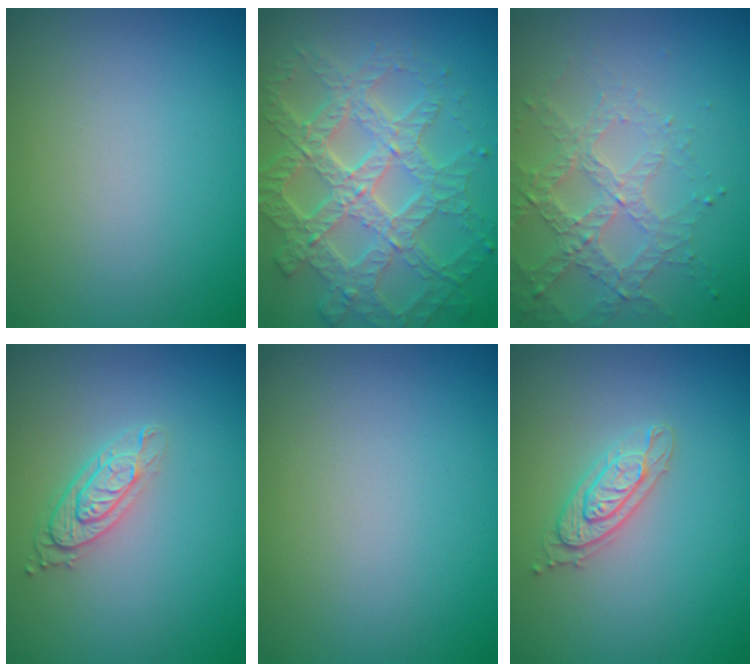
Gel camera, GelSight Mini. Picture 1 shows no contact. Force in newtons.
{"total": 7.7, "press": 5.8, "slide": 5.0}
{"total": 3.1, "press": 3.1, "slide": 0.6}
{"total": 3.2, "press": 2.3, "slide": 2.2}
{"total": 0.0}
{"total": 2.2, "press": 2.1, "slide": 0.5}